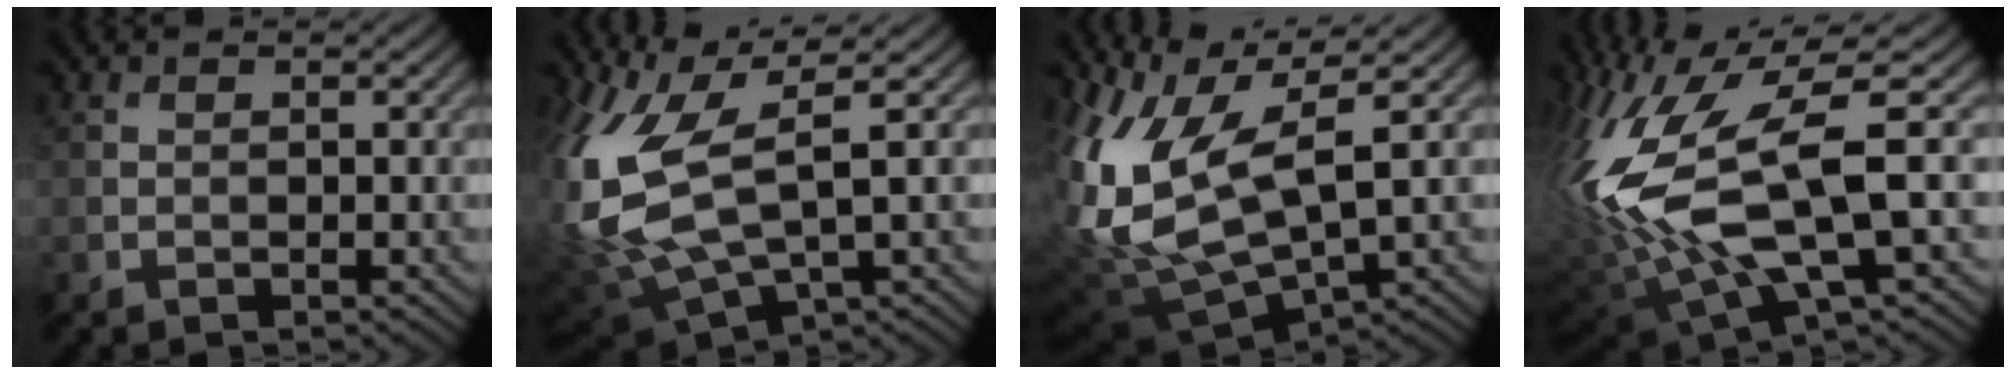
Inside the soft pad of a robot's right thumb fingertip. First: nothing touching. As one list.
[{"total": 14.2, "force": [0.5, 5.9, 13.0], "torque": [-0.320, -0.021, 0.030]}, {"total": 14.6, "force": [2.4, 6.3, 13.0], "torque": [-0.313, -0.014, 0.064]}, {"total": 17.6, "force": [-0.5, 6.4, 16.4], "torque": [-0.385, -0.018, 0.018]}]